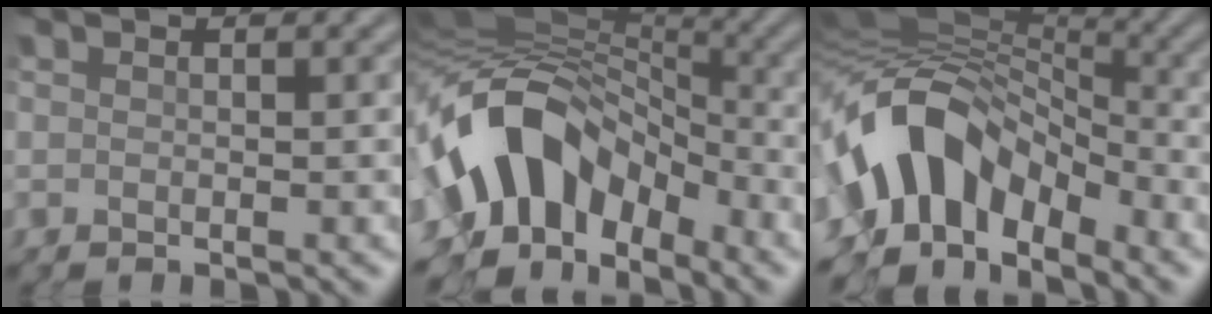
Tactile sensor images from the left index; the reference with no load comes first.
{"total": 11.3, "force": [-4.3, 7.9, 6.9], "torque": [-0.118, 0.015, -0.090]}
{"total": 10.2, "force": [-4.6, 6.7, 6.2], "torque": [-0.103, 0.018, -0.095]}